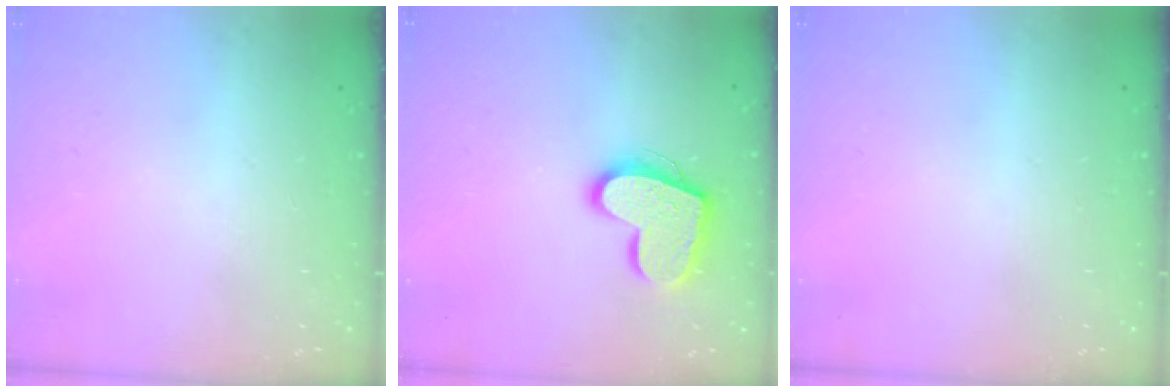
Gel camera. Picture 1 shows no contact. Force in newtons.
{"total": 16.9, "press": 16.9, "slide": 1.3}
{"total": 0.0}